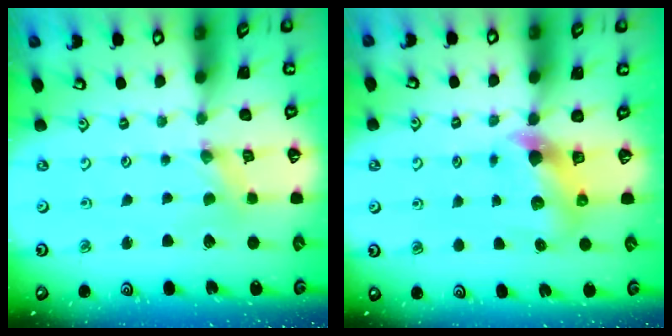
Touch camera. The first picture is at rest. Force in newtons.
{"total": 5.4, "press": 5.4, "slide": 0.5}